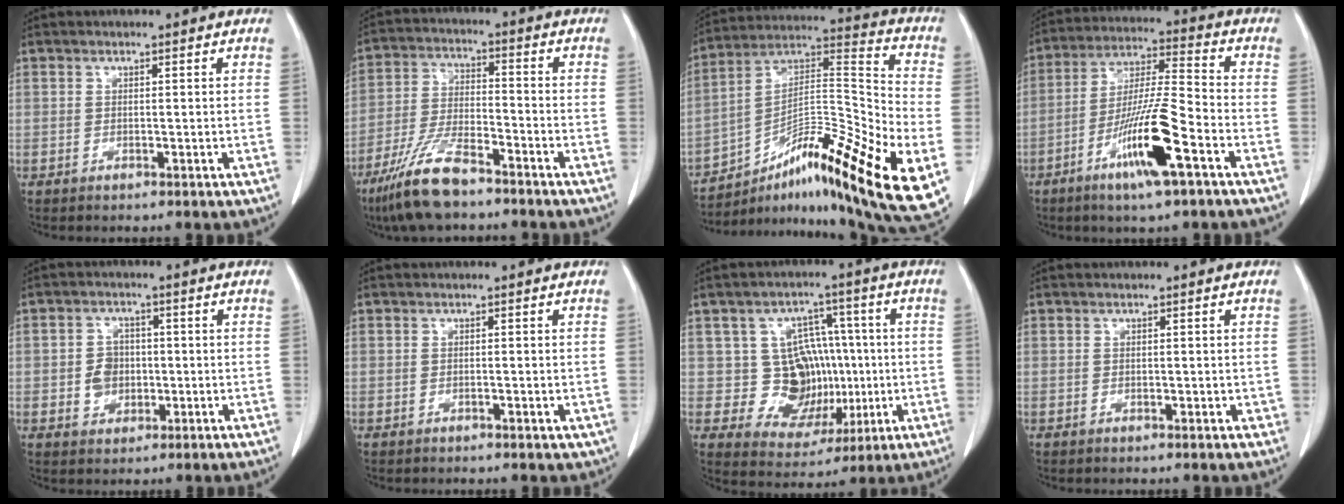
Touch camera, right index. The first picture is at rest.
{"total": 10.7, "force": [-7.9, 2.2, 6.9], "torque": [-0.147, -0.021, -0.151]}
{"total": 27.2, "force": [-10.9, 4.9, 24.4], "torque": [-0.341, 0.011, -0.164]}
{"total": 13.3, "force": [-6.2, 0.5, 11.7], "torque": [-0.225, -0.012, -0.116]}
{"total": 4.1, "force": [-0.4, 3.6, 1.9], "torque": [-0.032, 0.009, -0.004]}
{"total": 1.0, "force": [-0.3, 0.6, 0.7], "torque": [-0.013, 0.002, 0.001]}
{"total": 10.2, "force": [0.0, 8.7, 5.4], "torque": [-0.073, 0.030, 0.020]}
{"total": 0.5, "force": [0.0, 0.4, 0.4], "torque": [-0.003, 0.000, 0.002]}